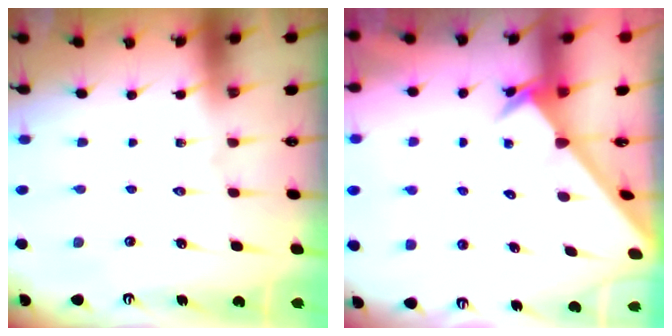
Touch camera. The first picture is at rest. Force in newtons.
{"total": 1.8, "press": 1.8, "slide": 0.1}